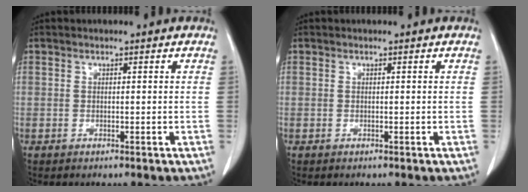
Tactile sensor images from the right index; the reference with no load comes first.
{"total": 0.0}